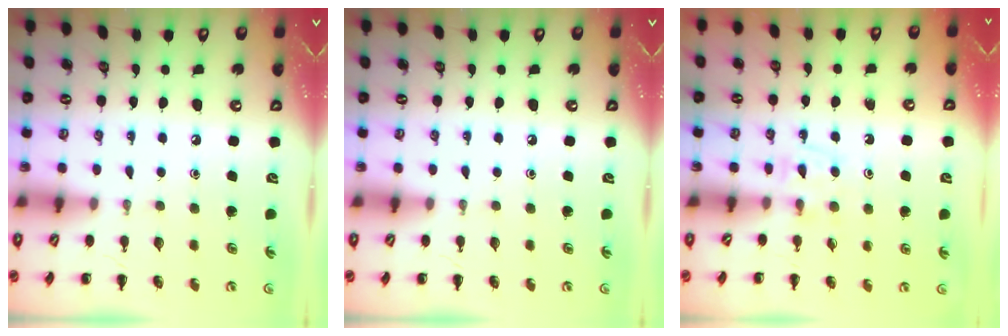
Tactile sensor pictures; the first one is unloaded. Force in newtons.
{"total": 0.0}
{"total": 3.9, "press": 3.5, "slide": 1.6}